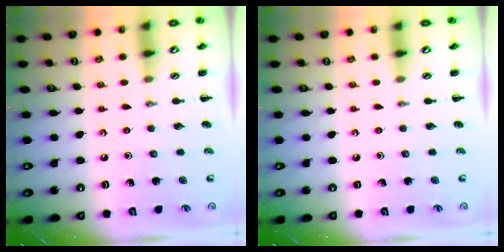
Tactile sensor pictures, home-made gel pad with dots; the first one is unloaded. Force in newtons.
{"total": 0.0}